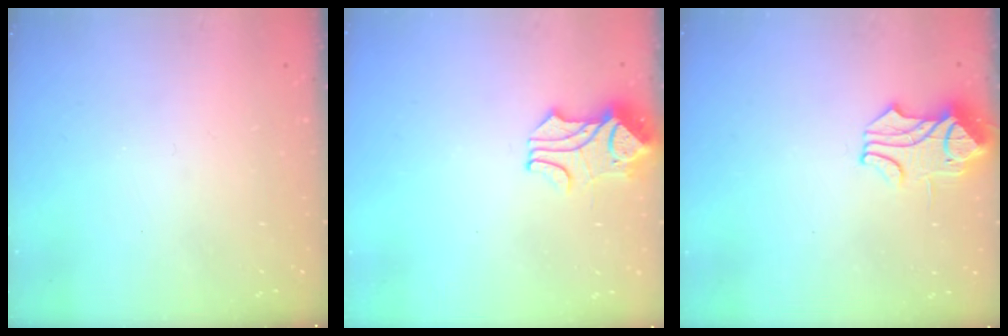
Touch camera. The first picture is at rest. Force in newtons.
{"total": 1.8, "press": 1.4, "slide": 1.0}
{"total": 1.2, "press": 0.9, "slide": 0.8}